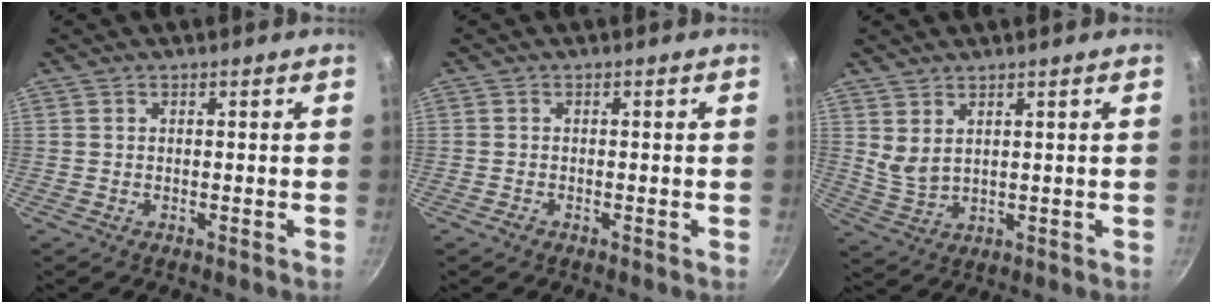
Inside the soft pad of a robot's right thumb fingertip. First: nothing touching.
{"total": 1.2, "force": [-0.8, 0.7, 0.5], "torque": [-0.008, 0.004, -0.014]}
{"total": 4.0, "force": [2.4, 1.9, 2.5], "torque": [-0.046, -0.024, 0.056]}